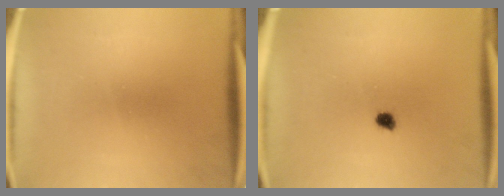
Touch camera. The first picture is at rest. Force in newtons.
{"total": 1.8}